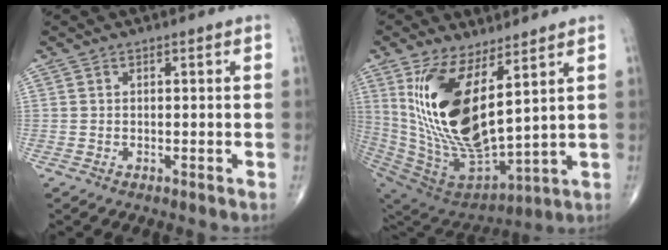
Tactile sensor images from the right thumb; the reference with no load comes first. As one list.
[{"total": 21.7, "force": [7.0, 9.0, 18.4], "torque": [-0.361, -0.055, 0.154]}]